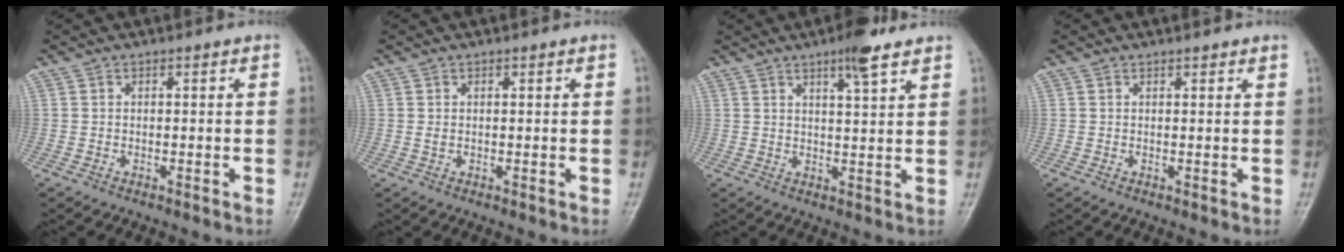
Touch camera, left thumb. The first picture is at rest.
{"total": 0.9, "force": [0.3, 0.7, 0.5], "torque": [-0.007, -0.002, 0.005]}
{"total": 5.6, "force": [3.9, 1.2, 3.9], "torque": [-0.053, -0.023, 0.057]}
{"total": 0.9, "force": [0.9, 0.2, 0.2], "torque": [-0.001, -0.005, 0.012]}